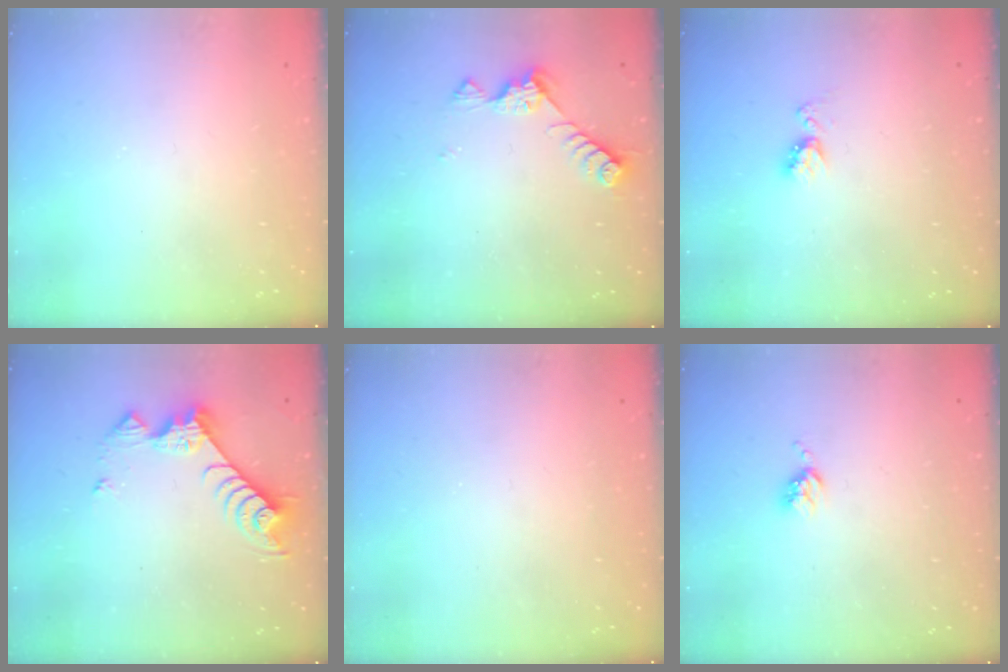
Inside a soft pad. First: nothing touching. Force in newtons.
{"total": 6.3, "press": 6.2, "slide": 0.6}
{"total": 5.4, "press": 5.3, "slide": 0.7}
{"total": 9.6, "press": 9.6, "slide": 0.7}
{"total": 0.0}
{"total": 4.6, "press": 4.5, "slide": 0.6}